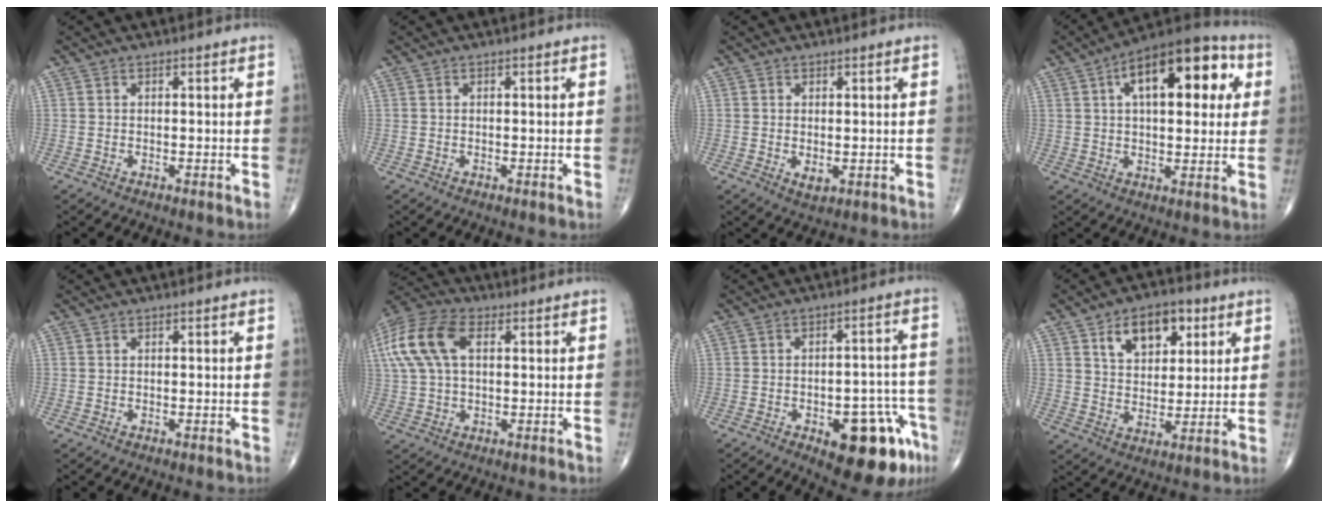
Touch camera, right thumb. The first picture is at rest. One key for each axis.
{"total": 0.0}
{"total": 2.3, "fx": -0.2, "fy": 1.3, "fz": 1.9, "tx": -0.027, "ty": -0.007, "tz": 0.002}
{"total": 19.8, "fx": 6.2, "fy": 9.5, "fz": 16.3, "tx": -0.210, "ty": 0.020, "tz": 0.083}
{"total": 0.0}
{"total": 14.4, "fx": 3.8, "fy": 8.2, "fz": 11.2, "tx": -0.252, "ty": 0.023, "tz": 0.068}
{"total": 15.9, "fx": -7.4, "fy": 6.7, "fz": 12.4, "tx": -0.107, "ty": 0.050, "tz": -0.080}
{"total": 11.7, "fx": 5.3, "fy": 7.1, "fz": 7.6, "tx": -0.082, "ty": -0.015, "tz": 0.087}